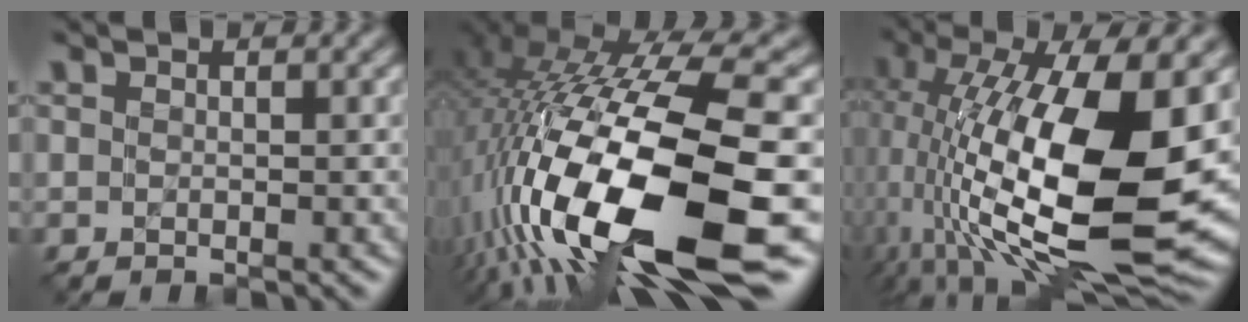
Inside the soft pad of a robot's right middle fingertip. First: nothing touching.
{"total": 19.0, "force": [-4.5, 6.8, 17.1], "torque": [-0.306, -0.037, -0.061]}
{"total": 16.7, "force": [0.3, 7.6, 14.9], "torque": [-0.280, -0.014, 0.009]}